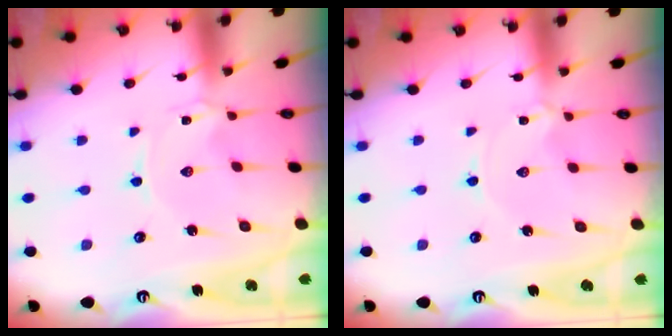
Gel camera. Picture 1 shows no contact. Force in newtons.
{"total": 1.7, "press": 1.6, "slide": 0.1}